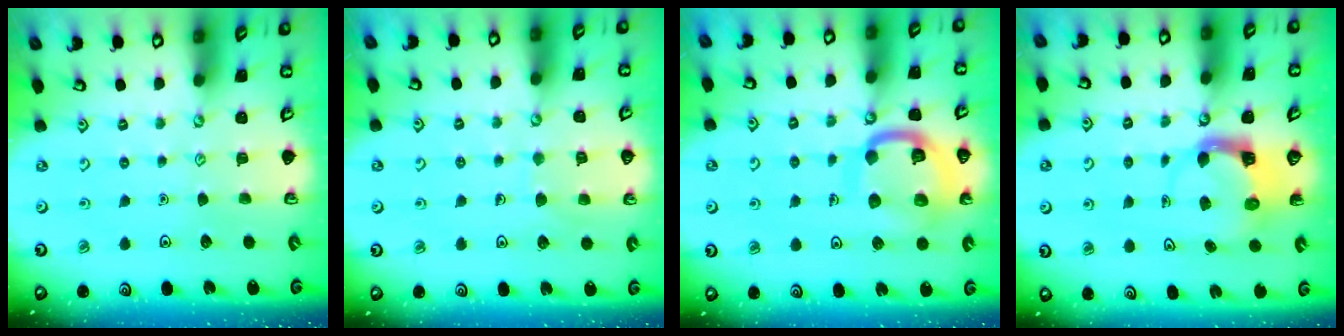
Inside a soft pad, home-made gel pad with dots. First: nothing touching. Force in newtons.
{"total": 4.9, "press": 4.9, "slide": 0.4}
{"total": 14.5, "press": 14.4, "slide": 1.6}
{"total": 3.9, "press": 3.8, "slide": 0.5}